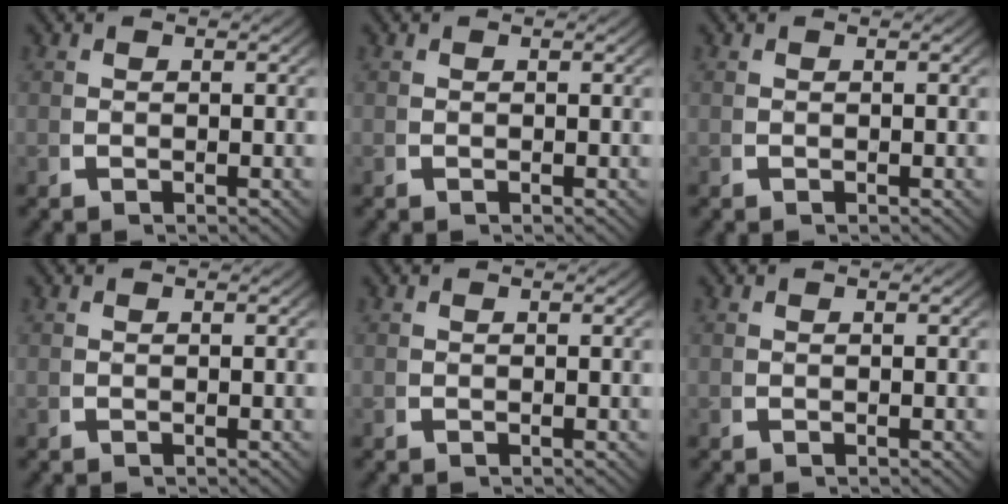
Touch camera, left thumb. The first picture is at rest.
{"total": 0.0}
{"total": 0.0}
{"total": 0.0}
{"total": 0.0}
{"total": 0.0}